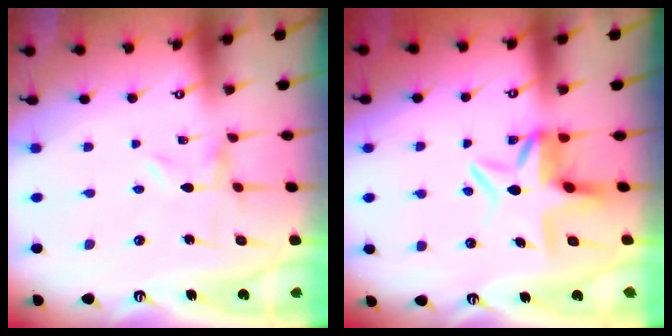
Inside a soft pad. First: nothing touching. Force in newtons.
{"total": 6.7, "press": 6.6, "slide": 0.9}